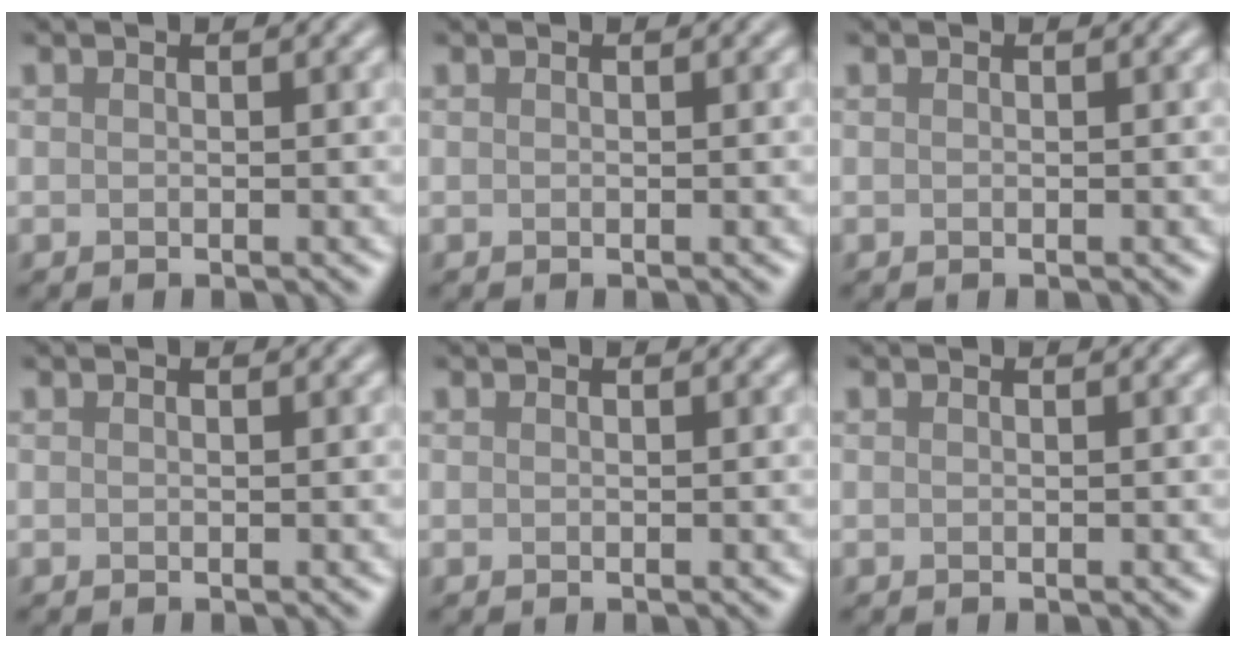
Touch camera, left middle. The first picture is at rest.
{"total": 0.0}
{"total": 0.0}
{"total": 0.0}
{"total": 0.0}
{"total": 0.0}